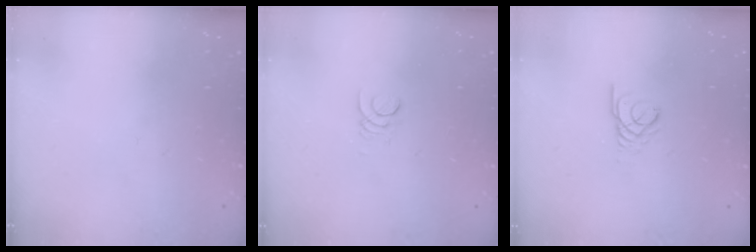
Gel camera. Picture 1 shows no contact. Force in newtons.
{"total": 1.3, "press": 1.3, "slide": 0.1}
{"total": 2.7, "press": 2.7, "slide": 0.1}